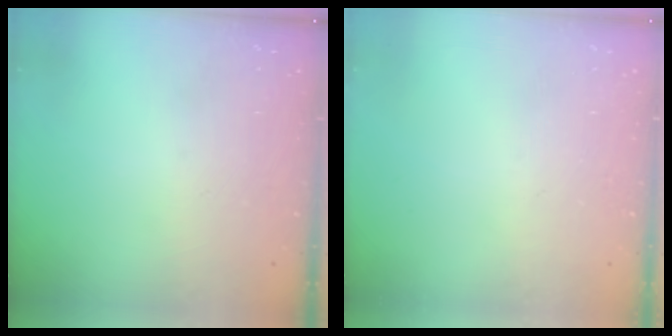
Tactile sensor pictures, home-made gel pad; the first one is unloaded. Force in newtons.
{"total": 0.0}